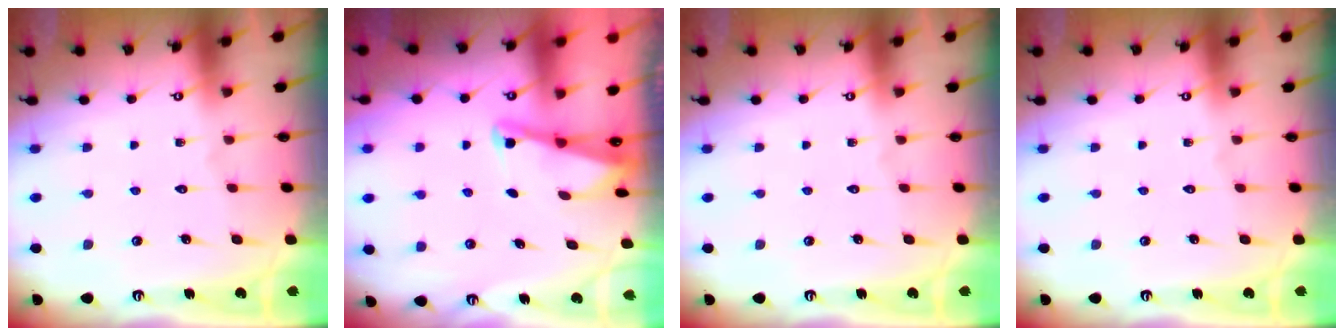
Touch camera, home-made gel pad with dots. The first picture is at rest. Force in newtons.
{"total": 2.0, "press": 2.0, "slide": 0.3}
{"total": 0.0}
{"total": 0.0}